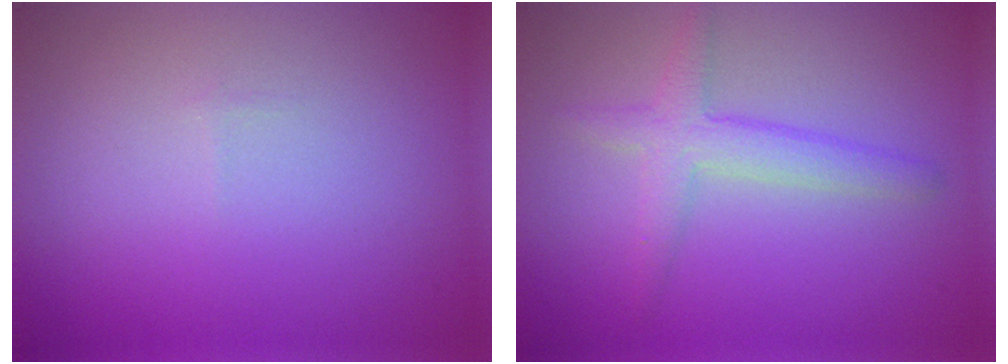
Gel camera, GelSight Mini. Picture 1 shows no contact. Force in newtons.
{"total": 2.8, "press": 2.8, "slide": 0.2}